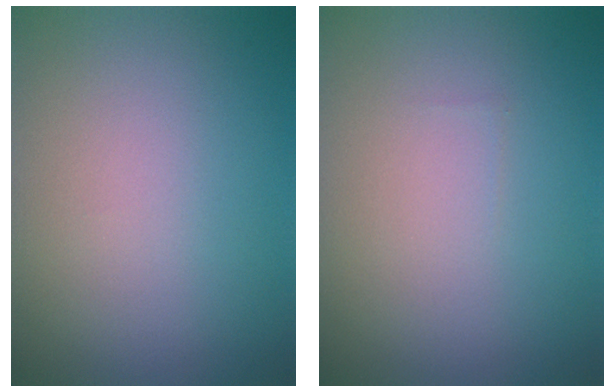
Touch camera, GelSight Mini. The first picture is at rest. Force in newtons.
{"total": 0.0}